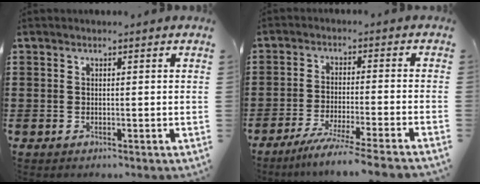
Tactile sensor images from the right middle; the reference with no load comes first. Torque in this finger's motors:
{"motor_torque": [1.20, -0.94, 0.23, 0.15]}